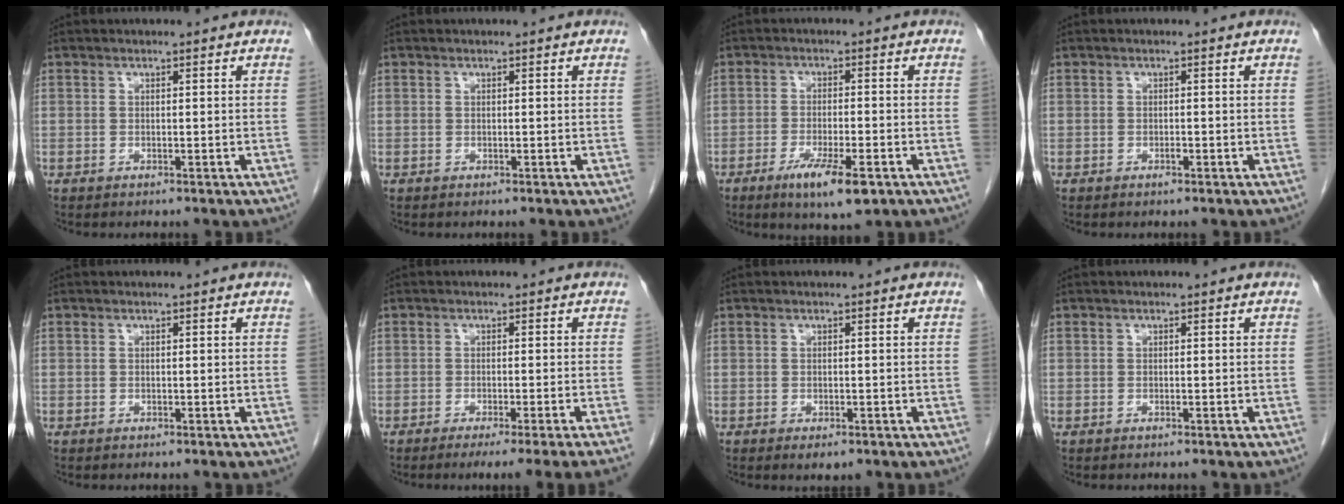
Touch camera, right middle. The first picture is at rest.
{"total": 0.0}
{"total": 7.3, "force": [-4.0, 1.2, 6.0], "torque": [-0.106, -0.014, -0.061]}
{"total": 0.7, "force": [-0.4, 0.2, 0.5], "torque": [-0.011, 0.001, -0.006]}
{"total": 0.0}
{"total": 8.8, "force": [-6.9, -2.0, 5.0], "torque": [-0.044, -0.015, -0.096]}
{"total": 2.0, "force": [-1.2, 0.9, 1.4], "torque": [-0.018, -0.002, -0.009]}
{"total": 0.0}